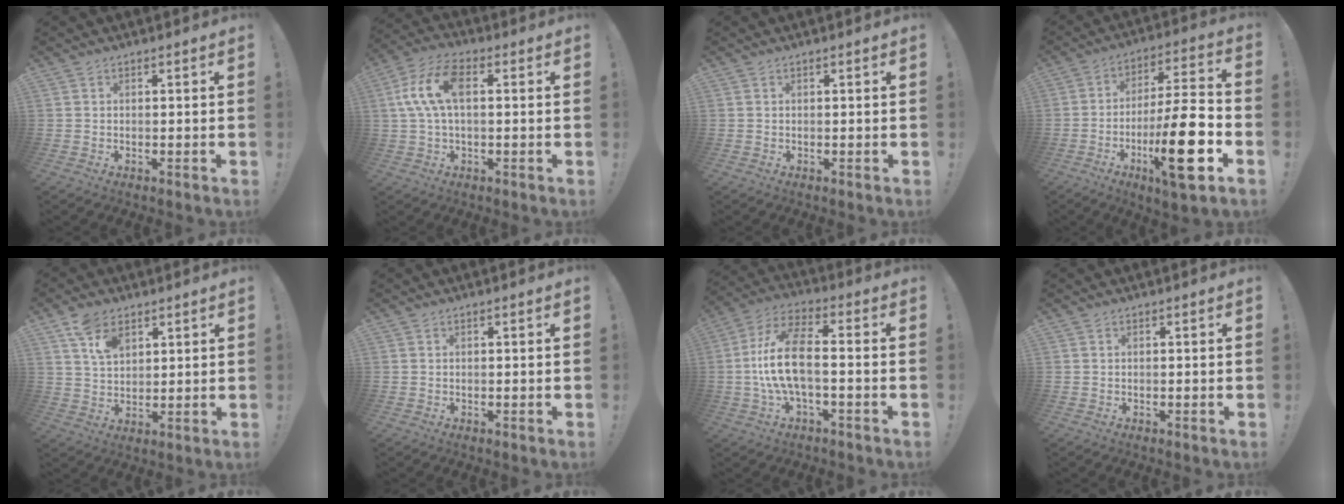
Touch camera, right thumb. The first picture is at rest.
{"total": 13.6, "force": [2.2, 6.9, 11.4], "torque": [-0.241, 0.011, 0.043]}
{"total": 0.0}
{"total": 20.9, "force": [-7.7, 4.7, 18.8], "torque": [-0.303, 0.030, -0.119]}
{"total": 8.4, "force": [5.1, 4.9, 4.5], "torque": [-0.077, -0.016, 0.097]}
{"total": 0.0}
{"total": 13.8, "force": [-1.6, 5.5, 12.5], "torque": [-0.252, 0.008, -0.028]}
{"total": 0.0}